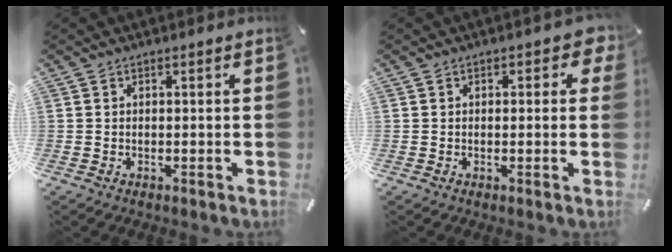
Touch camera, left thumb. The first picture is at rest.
{"total": 2.5, "force": [0.5, 1.8, 1.6], "torque": [-0.007, 0.001, 0.001]}